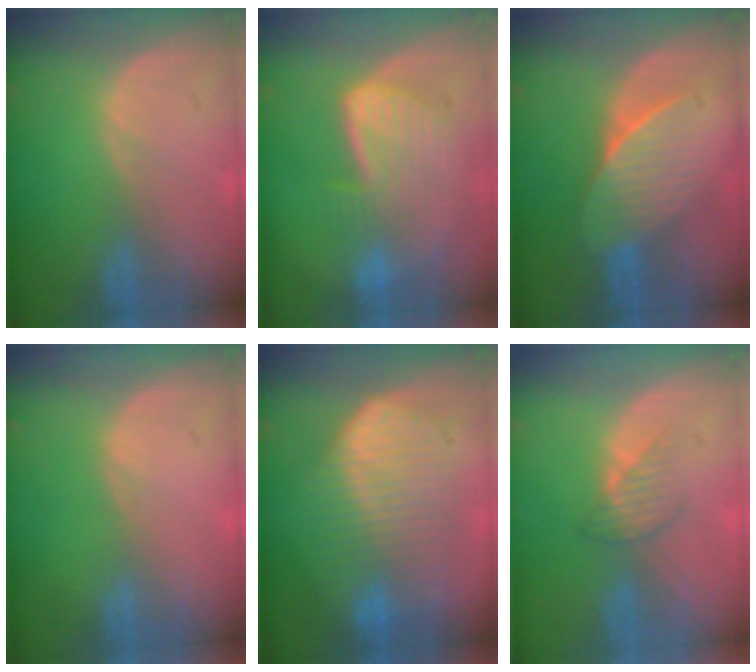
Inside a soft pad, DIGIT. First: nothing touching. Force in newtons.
{"total": 7.6, "press": 7.2, "slide": 2.2}
{"total": 7.1, "press": 6.6, "slide": 2.7}
{"total": 0.0}
{"total": 10.4, "press": 10.4, "slide": 0.5}
{"total": 2.6, "press": 2.6, "slide": 0.4}